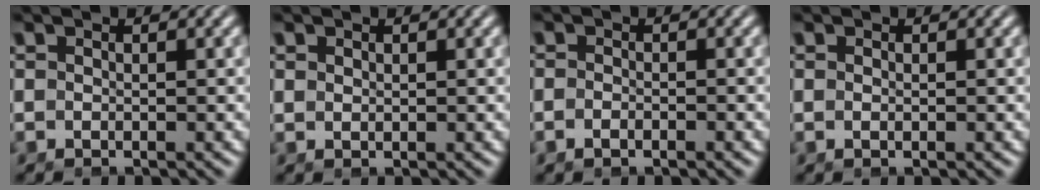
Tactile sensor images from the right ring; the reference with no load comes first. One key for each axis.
{"total": 0.6, "fx": 0.4, "fy": -0.4, "fz": 0.2, "tx": 0.000, "ty": -0.006, "tz": 0.015}
{"total": 1.1, "fx": -0.9, "fy": 0.5, "fz": 0.5, "tx": -0.017, "ty": -0.005, "tz": -0.015}
{"total": 0.7, "fx": -0.2, "fy": -0.5, "fz": 0.4, "tx": -0.007, "ty": -0.006, "tz": 0.001}